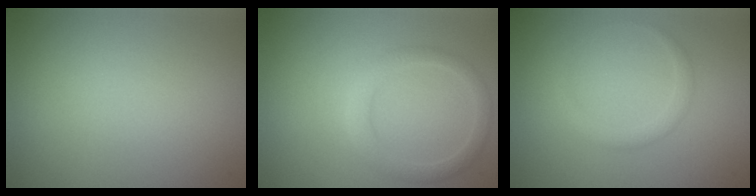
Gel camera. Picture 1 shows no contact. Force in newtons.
{"total": 2.2, "press": 2.2, "slide": 0.1}
{"total": 1.3, "press": 1.3, "slide": 0.0}